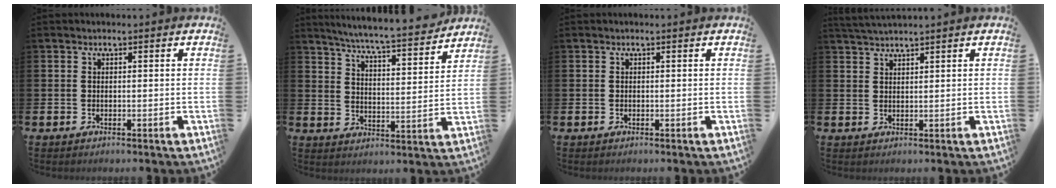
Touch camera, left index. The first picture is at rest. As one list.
[{"total": 6.8, "force": [6.5, -0.3, 1.9], "torque": [-0.056, -0.054, 0.110]}, {"total": 0.0}, {"total": 2.3, "force": [2.2, -0.1, 0.3], "torque": [-0.015, -0.004, 0.043]}]